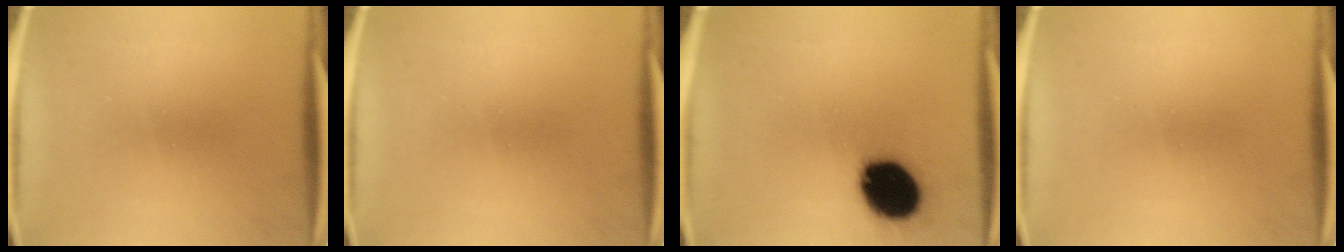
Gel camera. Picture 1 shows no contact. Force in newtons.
{"total": 0.0}
{"total": 16.6}
{"total": 0.0}